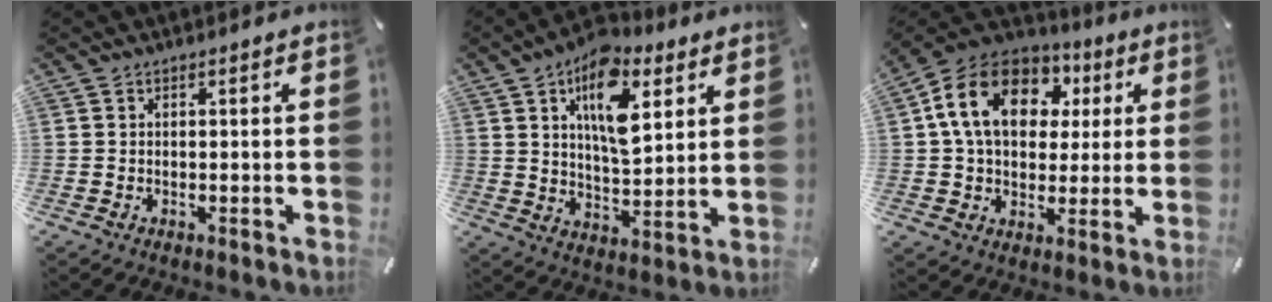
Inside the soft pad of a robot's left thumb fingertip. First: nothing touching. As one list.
[{"total": 15.4, "force": [7.6, 8.2, 10.6], "torque": [-0.164, -0.022, 0.130]}, {"total": 16.3, "force": [4.6, 12.5, 9.5], "torque": [-0.192, 0.005, 0.082]}]